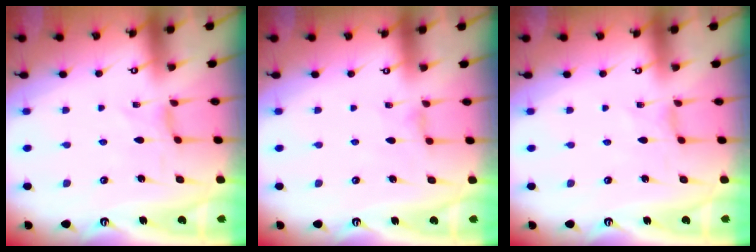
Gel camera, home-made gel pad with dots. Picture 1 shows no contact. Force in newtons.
{"total": 1.8, "press": 1.7, "slide": 0.4}
{"total": 0.6, "press": 0.6, "slide": 0.1}